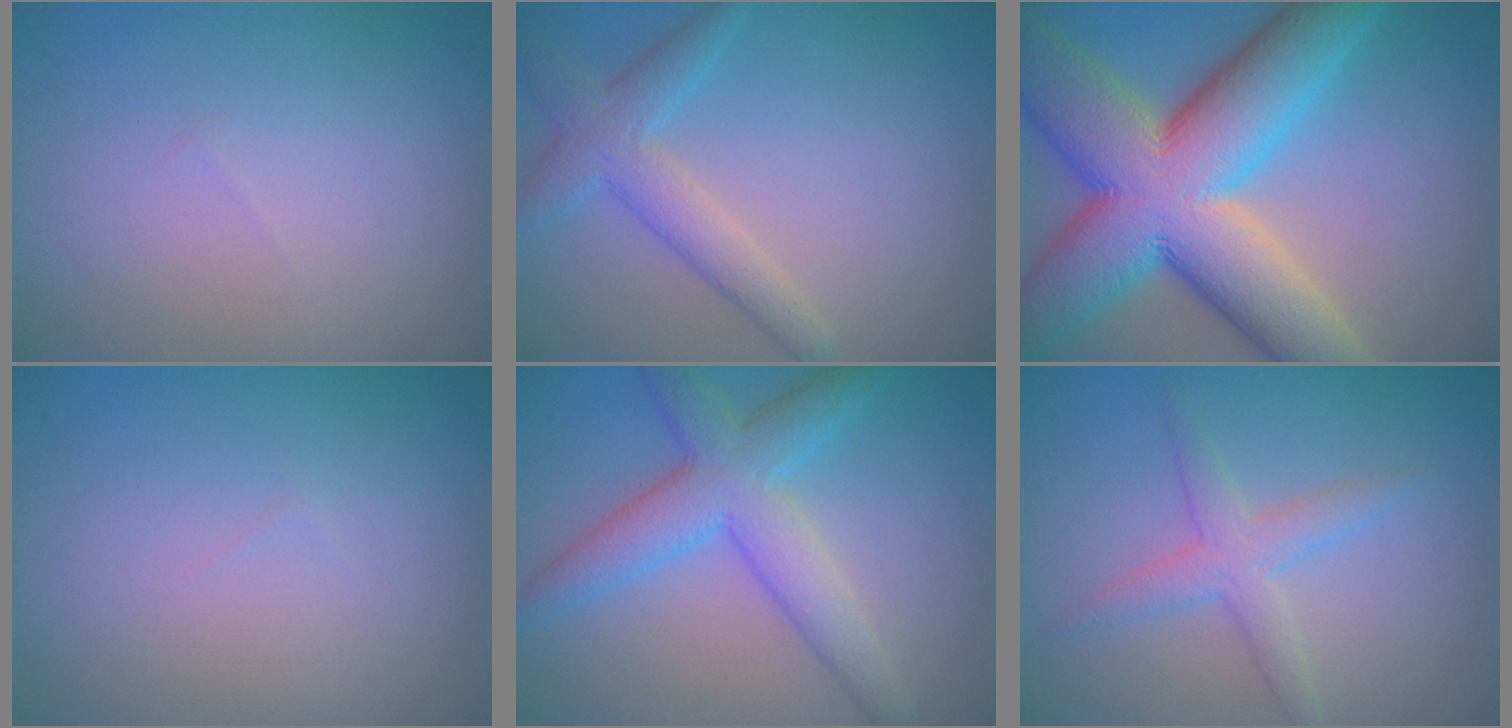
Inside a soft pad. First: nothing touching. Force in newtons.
{"total": 3.5, "press": 3.5, "slide": 0.1}
{"total": 15.5, "press": 15.4, "slide": 0.5}
{"total": 0.0}
{"total": 5.8, "press": 5.8, "slide": 0.2}
{"total": 2.7, "press": 2.7, "slide": 0.0}